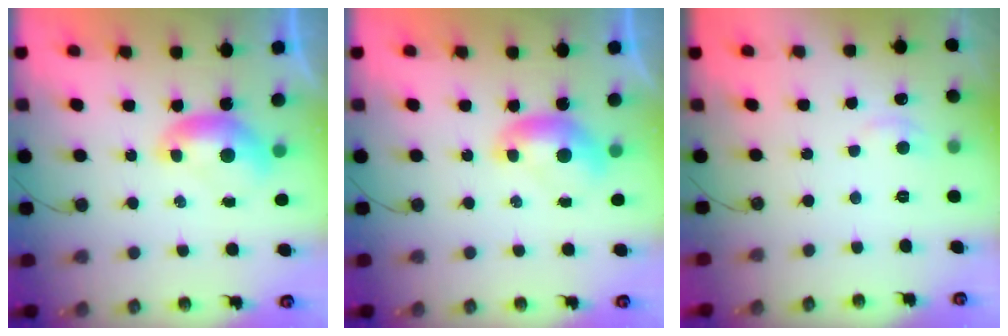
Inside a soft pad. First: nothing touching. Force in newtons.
{"total": 0.0}
{"total": 1.7, "press": 1.5, "slide": 0.7}